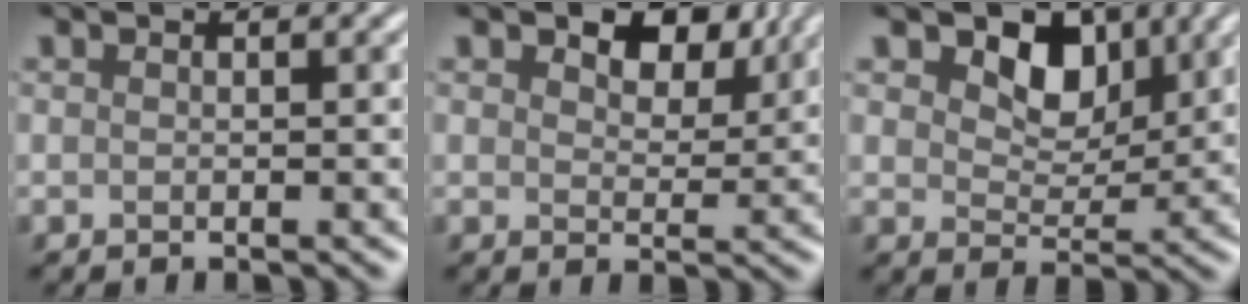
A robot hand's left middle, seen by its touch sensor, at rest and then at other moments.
{"total": 5.0, "force": [3.3, 2.7, 2.6], "torque": [-0.041, 0.006, 0.043]}
{"total": 4.2, "force": [2.4, 2.8, 2.1], "torque": [-0.042, -0.003, 0.036]}